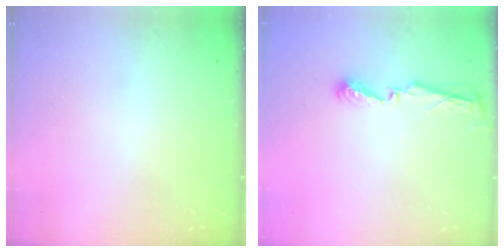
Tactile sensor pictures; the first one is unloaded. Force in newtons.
{"total": 5.1, "press": 5.1, "slide": 0.4}